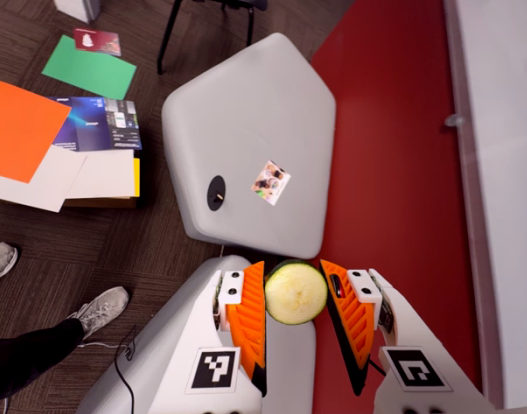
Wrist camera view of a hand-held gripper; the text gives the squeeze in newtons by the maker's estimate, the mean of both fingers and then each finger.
{"total": 9.3, "left": 9.7, "right": 8.9}